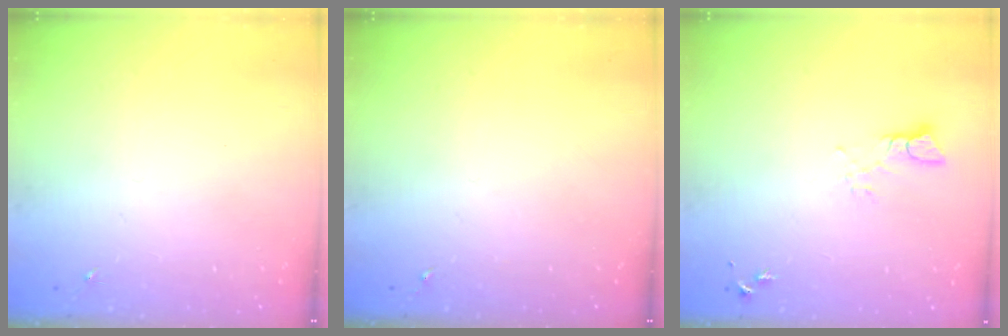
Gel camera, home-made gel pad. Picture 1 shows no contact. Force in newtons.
{"total": 0.0}
{"total": 3.2, "press": 3.1, "slide": 0.4}